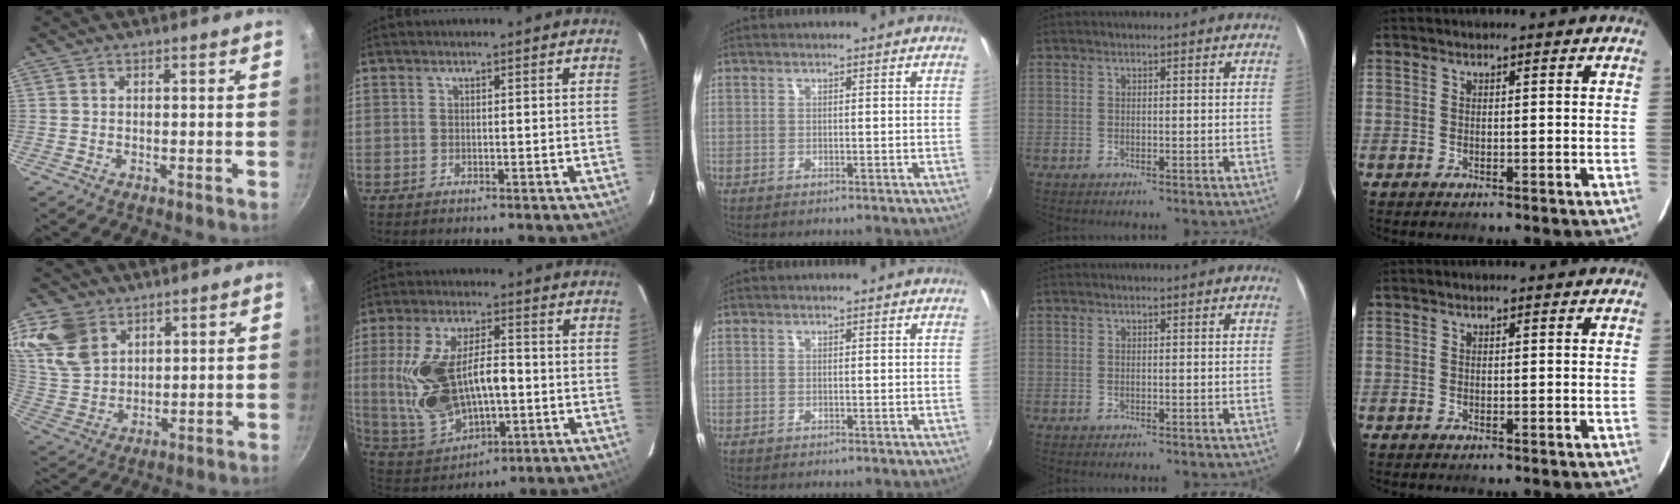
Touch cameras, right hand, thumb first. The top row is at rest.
{"thumb": {"total": 12.1, "force": [6.5, 8.5, 5.8], "torque": [-0.101, -0.026, 0.136]}, "index": {"total": 19.0, "force": [-0.5, 10.2, 15.9], "torque": [-0.334, -0.001, 0.017]}}